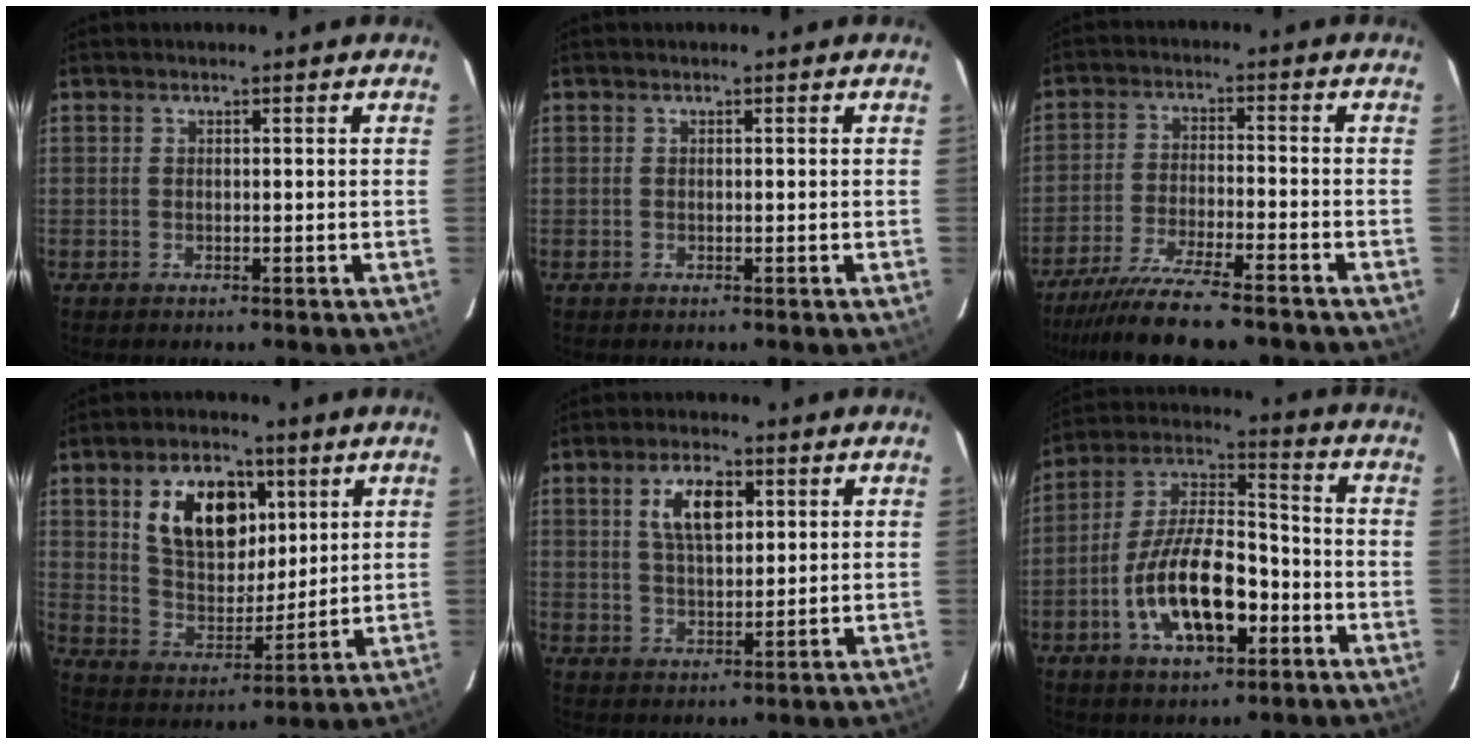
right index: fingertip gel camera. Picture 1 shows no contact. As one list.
[{"total": 0.0}, {"total": 14.3, "force": [-12.2, 1.7, 7.1], "torque": [-0.160, -0.033, -0.206]}, {"total": 14.9, "force": [5.9, 9.0, 10.3], "torque": [-0.182, 0.014, 0.115]}, {"total": 7.7, "force": [2.8, 3.4, 6.3], "torque": [-0.116, 0.011, 0.052]}, {"total": 16.5, "force": [-6.0, 7.2, 13.6], "torque": [-0.265, 0.006, -0.101]}]